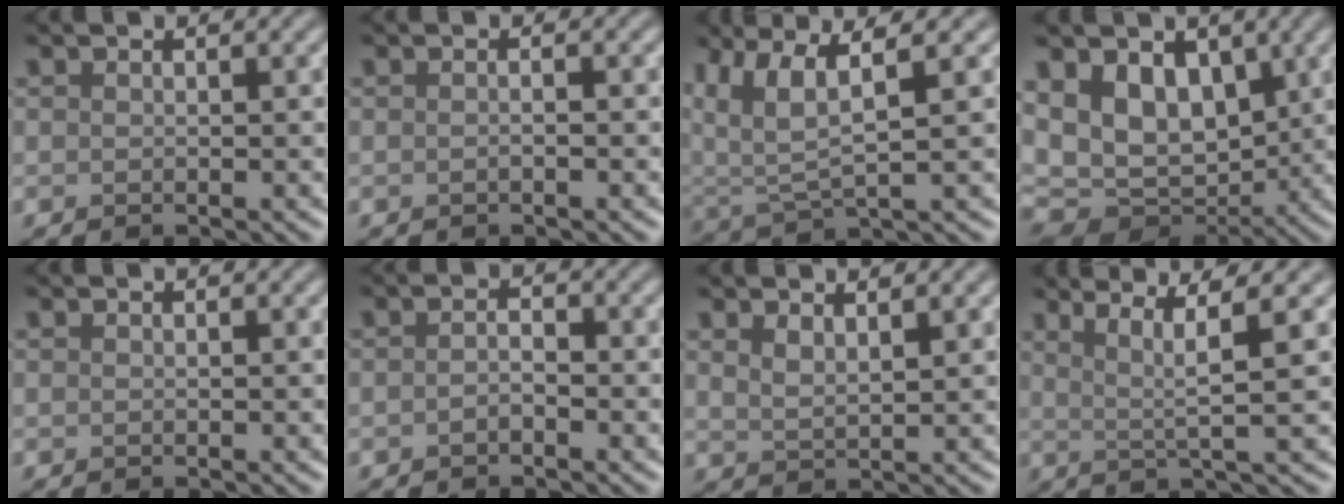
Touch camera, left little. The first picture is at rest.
{"total": 0.7, "force": [-0.1, 0.1, 0.7], "torque": [-0.011, -0.004, -0.005]}
{"total": 5.2, "force": [2.8, 1.6, 4.0], "torque": [-0.097, -0.002, 0.061]}
{"total": 9.1, "force": [2.0, 6.4, 6.1], "torque": [-0.103, -0.010, 0.033]}
{"total": 0.0}
{"total": 1.1, "force": [-0.6, 0.4, 0.8], "torque": [-0.018, 0.002, -0.013]}
{"total": 2.0, "force": [1.5, 0.5, 1.2], "torque": [-0.023, -0.002, 0.030]}
{"total": 4.0, "force": [1.7, 0.3, 3.7], "torque": [-0.068, 0.001, 0.035]}